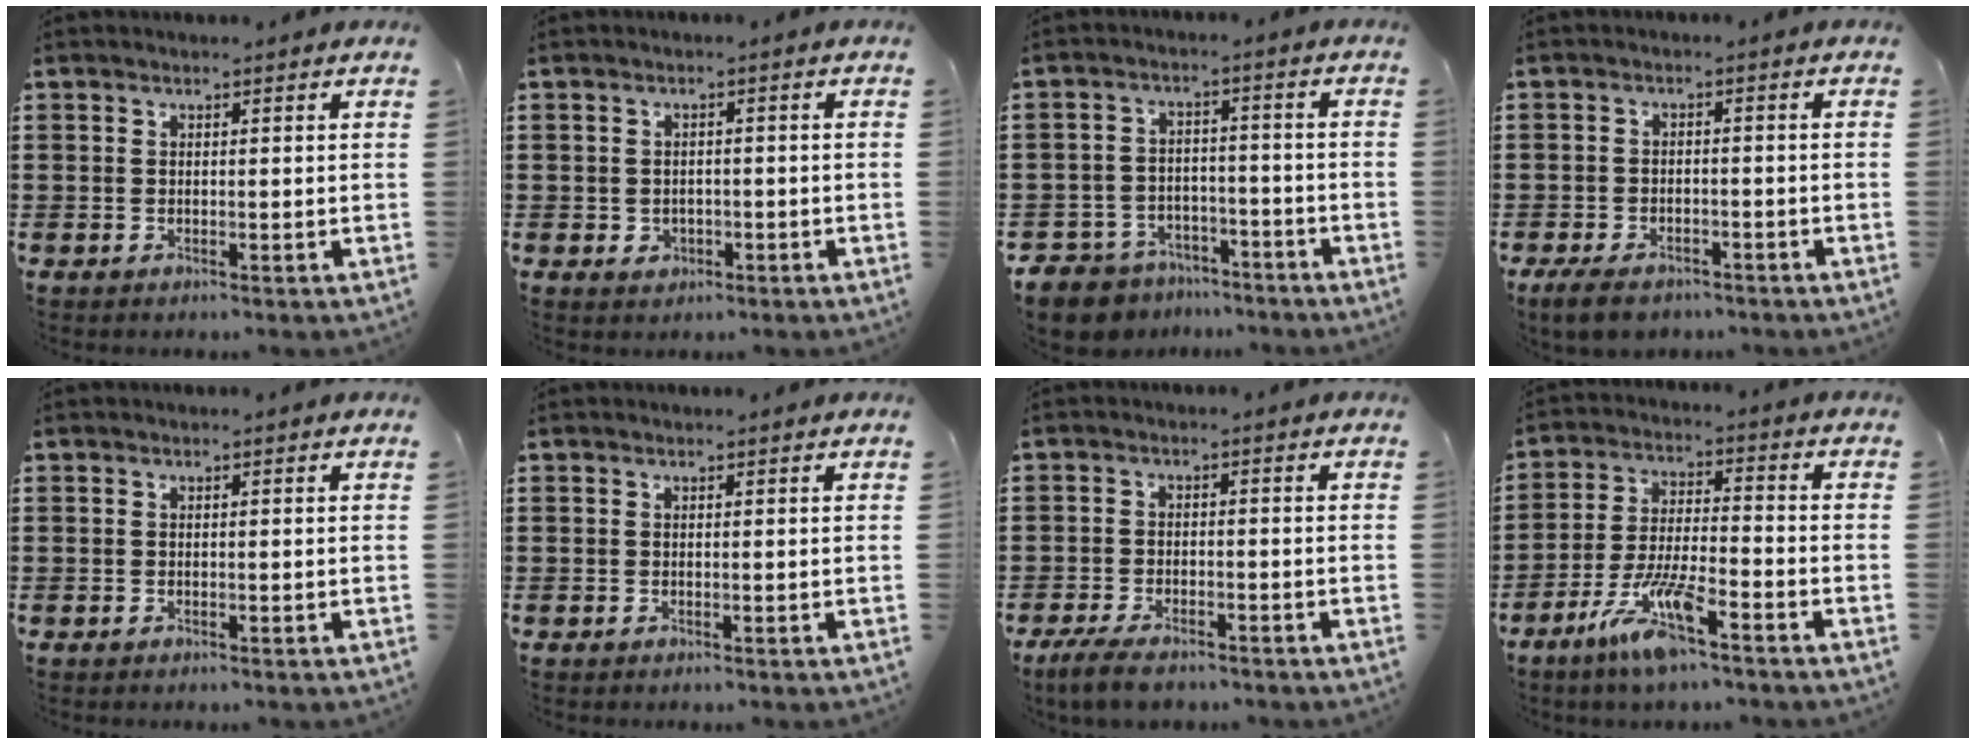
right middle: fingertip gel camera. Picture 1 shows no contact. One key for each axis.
{"total": 1.5, "fx": -0.5, "fy": 1.3, "fz": 0.5, "tx": -0.014, "ty": 0.003, "tz": -0.014}
{"total": 6.5, "fx": -6.3, "fy": 1.7, "fz": 0.5, "tx": -0.034, "ty": 0.009, "tz": -0.133}
{"total": 3.7, "fx": -3.2, "fy": 1.2, "fz": 1.3, "tx": -0.036, "ty": 0.001, "tz": -0.069}
{"total": 0.0}
{"total": 0.0}
{"total": 4.2, "fx": -3.5, "fy": 1.1, "fz": 2.0, "tx": -0.046, "ty": -0.001, "tz": -0.071}
{"total": 9.5, "fx": -6.0, "fy": 1.7, "fz": 7.1, "tx": -0.149, "ty": -0.005, "tz": -0.114}